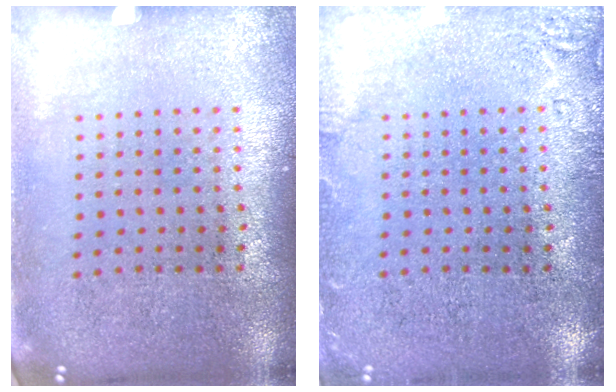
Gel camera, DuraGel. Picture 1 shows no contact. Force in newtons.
{"total": 1.9, "press": 1.8, "slide": 0.3}